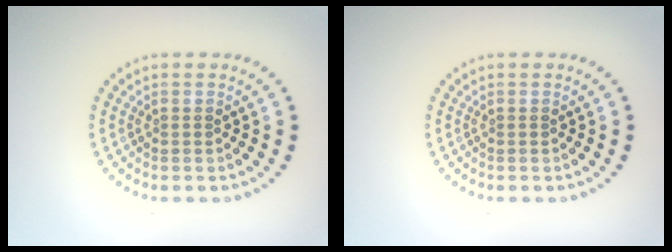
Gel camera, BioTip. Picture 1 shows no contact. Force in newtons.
{"total": 0.0}